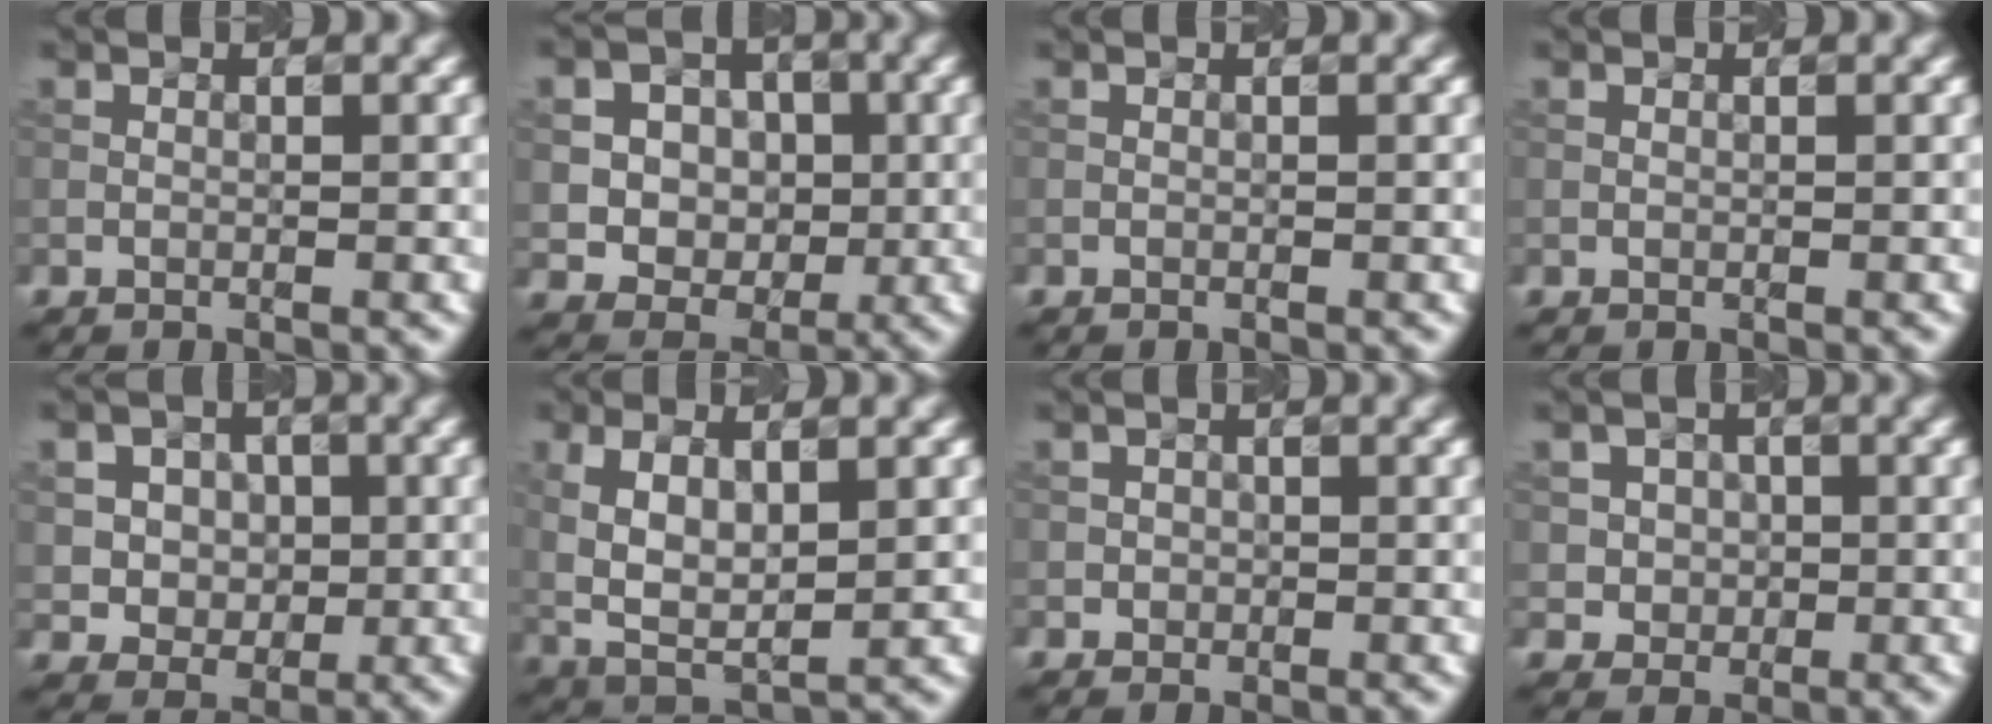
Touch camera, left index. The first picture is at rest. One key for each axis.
{"total": 6.6, "fx": 1.1, "fy": 5.8, "fz": 3.0, "tx": -0.047, "ty": 0.020, "tz": 0.012}
{"total": 0.0}
{"total": 0.0}
{"total": 5.0, "fx": 1.1, "fy": 4.4, "fz": 2.1, "tx": -0.031, "ty": 0.011, "tz": 0.015}
{"total": 5.9, "fx": 1.1, "fy": 2.7, "fz": 5.1, "tx": -0.107, "ty": -0.001, "tz": 0.023}
{"total": 1.0, "fx": 0.1, "fy": 1.0, "fz": 0.0, "tx": 0.013, "ty": -0.003, "tz": -0.003}
{"total": 3.0, "fx": 0.7, "fy": 2.8, "fz": 0.8, "tx": 0.000, "ty": 0.004, "tz": 0.011}